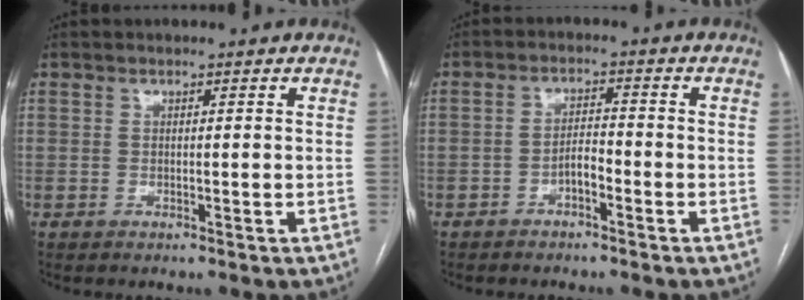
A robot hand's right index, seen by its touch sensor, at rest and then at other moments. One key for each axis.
{"total": 2.7, "fx": -1.5, "fy": 0.9, "fz": 2.0, "tx": -0.031, "ty": 0.007, "tz": -0.027}